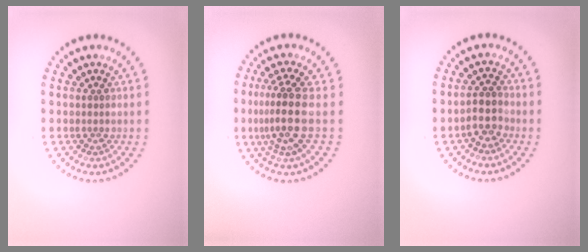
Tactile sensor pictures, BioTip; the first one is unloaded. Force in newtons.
{"total": 3.9, "press": 3.0, "slide": 2.5}
{"total": 2.5, "press": 2.2, "slide": 1.3}